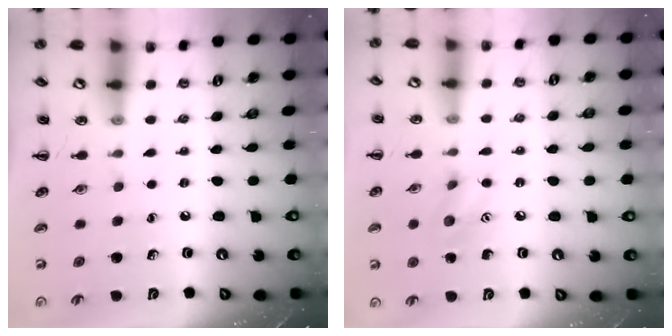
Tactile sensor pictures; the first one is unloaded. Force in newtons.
{"total": 7.2, "press": 7.2, "slide": 0.8}